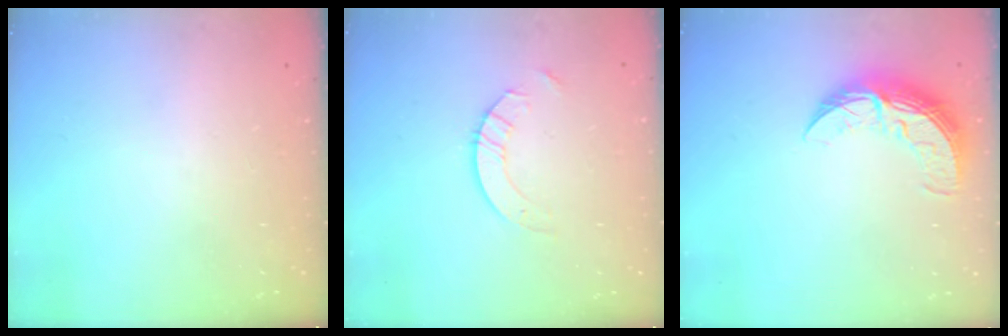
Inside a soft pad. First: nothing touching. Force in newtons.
{"total": 4.9, "press": 4.9, "slide": 0.5}
{"total": 11.0, "press": 11.0, "slide": 0.4}